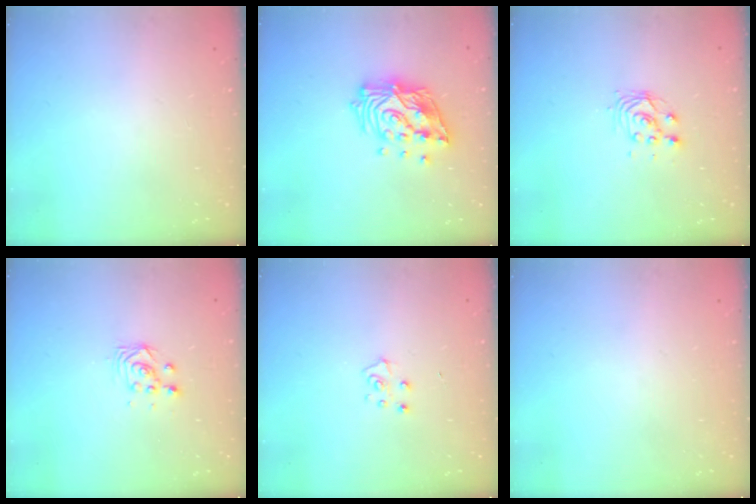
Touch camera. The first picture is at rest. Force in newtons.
{"total": 17.9, "press": 17.8, "slide": 2.1}
{"total": 4.4, "press": 4.4, "slide": 0.2}
{"total": 2.9, "press": 2.9, "slide": 0.4}
{"total": 5.3, "press": 5.3, "slide": 0.5}
{"total": 0.0}